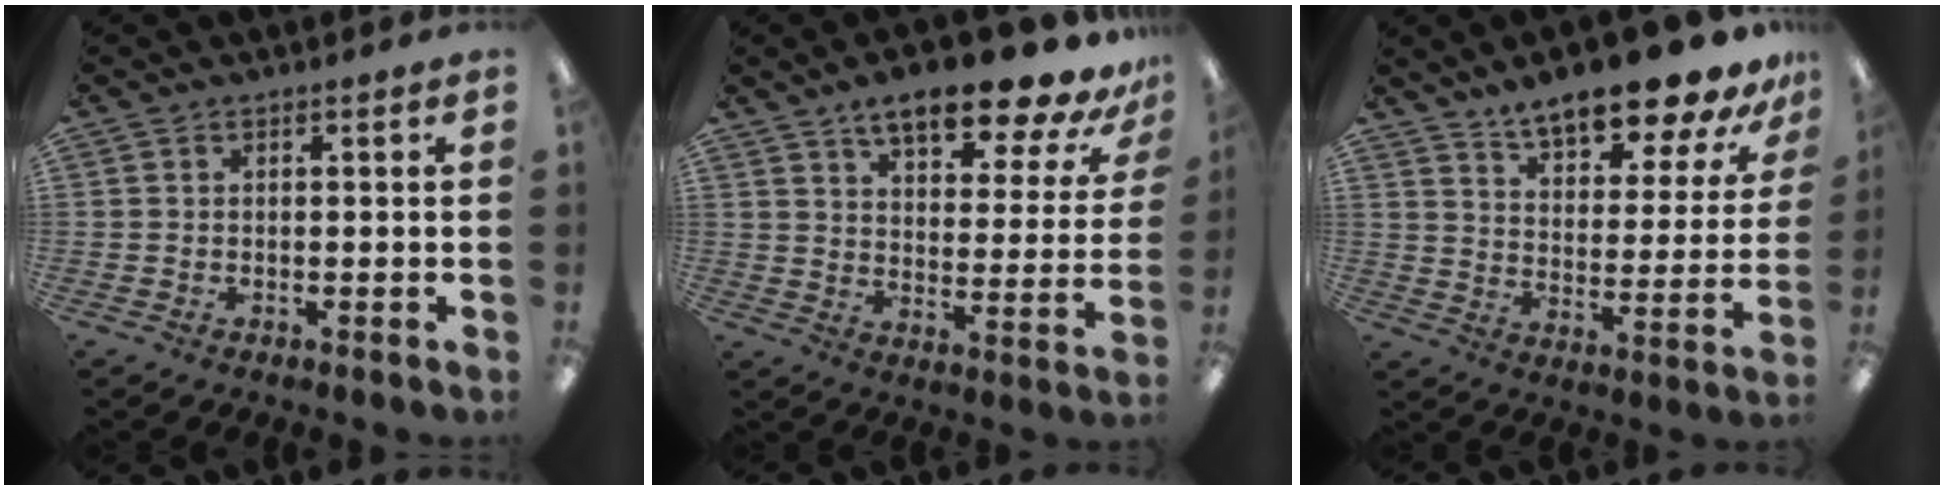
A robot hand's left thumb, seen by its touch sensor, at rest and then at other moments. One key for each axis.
{"total": 15.6, "fx": 12.3, "fy": 4.3, "fz": 8.5, "tx": -0.129, "ty": -0.078, "tz": 0.207}
{"total": 15.4, "fx": 13.5, "fy": 3.5, "fz": 6.6, "tx": -0.103, "ty": -0.099, "tz": 0.231}